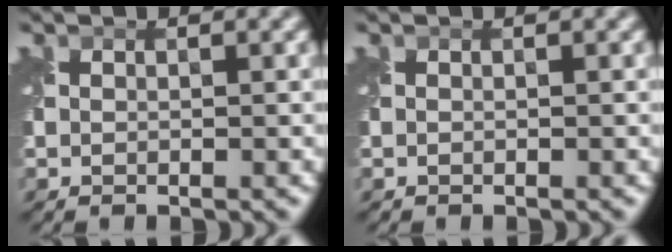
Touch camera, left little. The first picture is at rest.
{"total": 0.0}